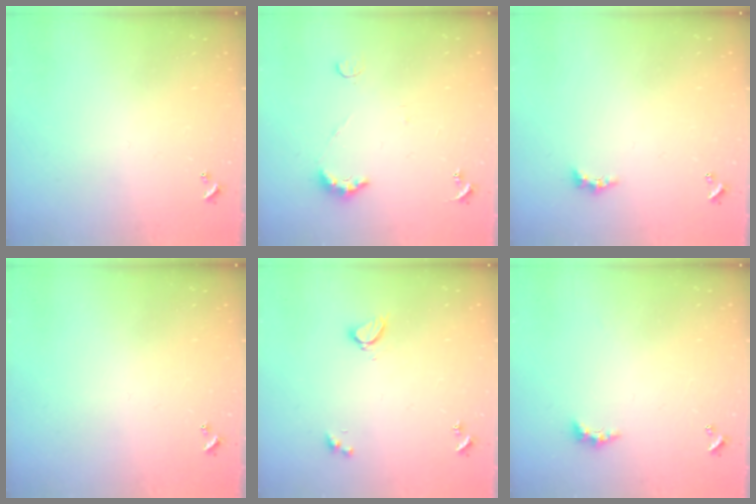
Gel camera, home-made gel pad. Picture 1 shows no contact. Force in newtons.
{"total": 3.7, "press": 3.6, "slide": 0.8}
{"total": 2.2, "press": 2.2, "slide": 0.6}
{"total": 0.0}
{"total": 3.1, "press": 3.1, "slide": 0.3}
{"total": 2.3, "press": 2.2, "slide": 0.7}